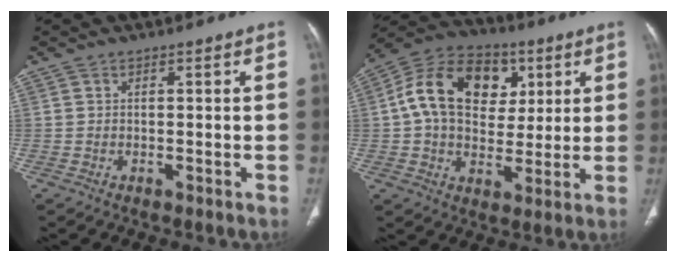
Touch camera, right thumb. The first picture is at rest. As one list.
[{"total": 18.1, "force": [4.2, 13.0, 11.9], "torque": [-0.181, 0.008, 0.066]}]